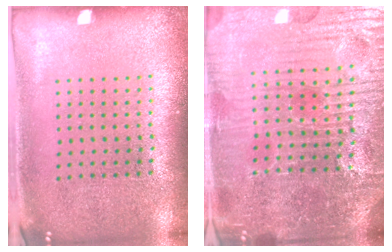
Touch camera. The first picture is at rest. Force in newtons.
{"total": 5.9, "press": 5.5, "slide": 2.2}